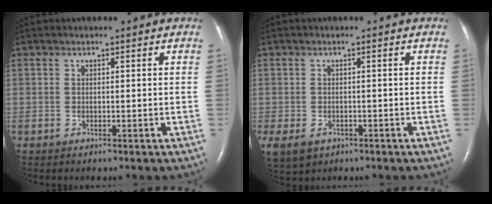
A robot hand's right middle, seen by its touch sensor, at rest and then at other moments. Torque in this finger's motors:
{"motor_torque": [0.42, -0.31, 0.29, 0.08]}